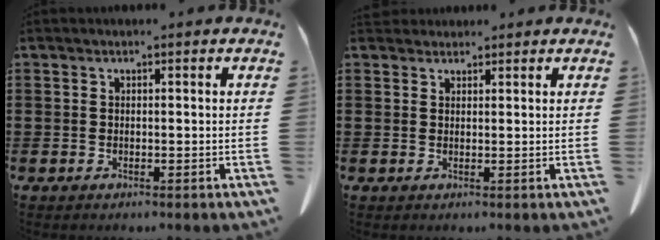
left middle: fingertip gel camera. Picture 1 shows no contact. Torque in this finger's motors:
{"motor_torque": [0.06, 0.00, 0.04, -0.01]}